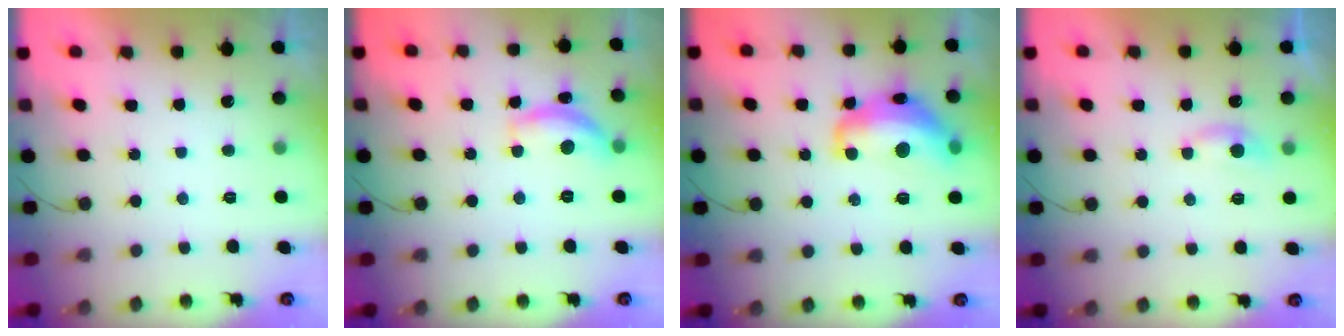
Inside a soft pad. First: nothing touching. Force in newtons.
{"total": 11.4, "press": 11.4, "slide": 0.6}
{"total": 14.8, "press": 14.7, "slide": 1.3}
{"total": 5.0, "press": 4.9, "slide": 0.4}